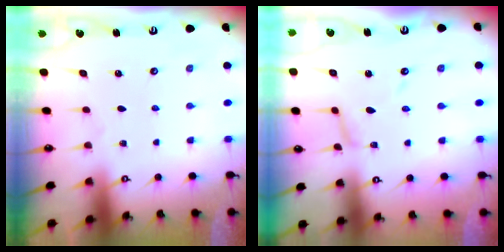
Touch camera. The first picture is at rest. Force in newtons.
{"total": 6.9, "press": 6.9, "slide": 0.3}